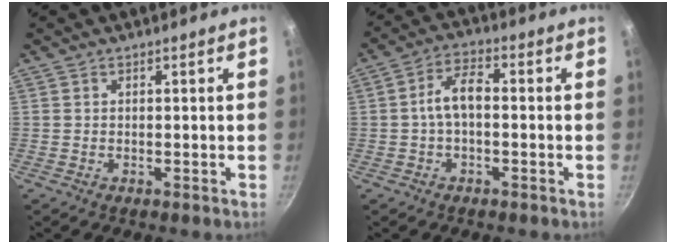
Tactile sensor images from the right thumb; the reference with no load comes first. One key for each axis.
{"total": 6.1, "fx": -0.5, "fy": 3.1, "fz": 5.2, "tx": -0.092, "ty": 0.030, "tz": -0.016}